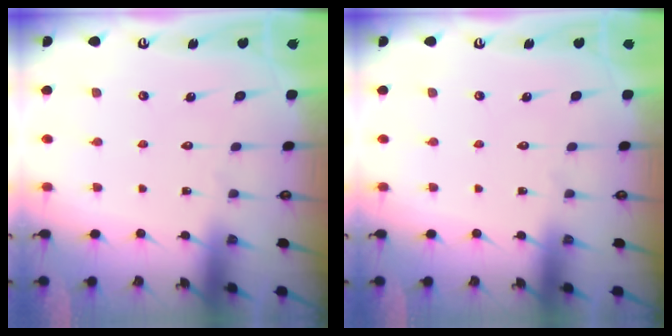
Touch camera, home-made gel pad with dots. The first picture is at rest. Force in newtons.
{"total": 0.0}